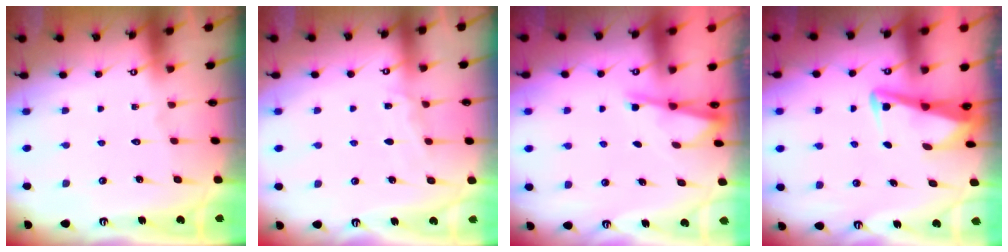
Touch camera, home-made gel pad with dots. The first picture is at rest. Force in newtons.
{"total": 4.9, "press": 4.9, "slide": 0.6}
{"total": 2.0, "press": 2.0, "slide": 0.4}
{"total": 3.8, "press": 3.7, "slide": 0.4}